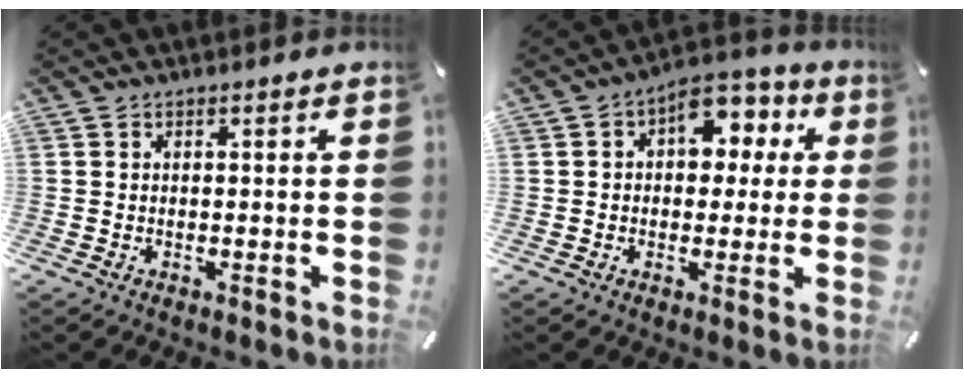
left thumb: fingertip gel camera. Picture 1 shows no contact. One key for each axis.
{"total": 9.2, "fx": 3.1, "fy": 7.1, "fz": 5.0, "tx": -0.066, "ty": -0.016, "tz": 0.052}